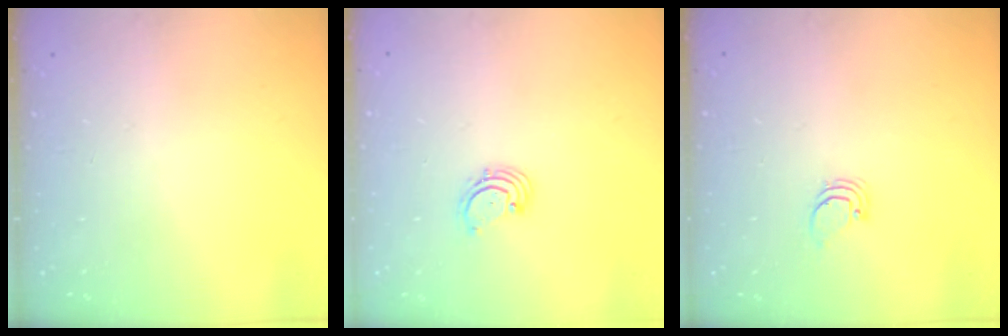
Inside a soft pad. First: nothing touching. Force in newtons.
{"total": 1.6, "press": 1.6, "slide": 0.2}
{"total": 0.9, "press": 0.9, "slide": 0.1}